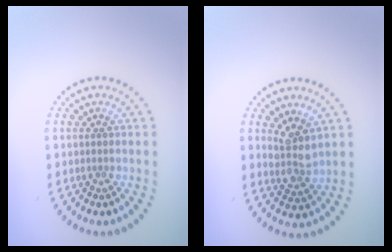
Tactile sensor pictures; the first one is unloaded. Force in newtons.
{"total": 3.1, "press": 2.7, "slide": 1.5}